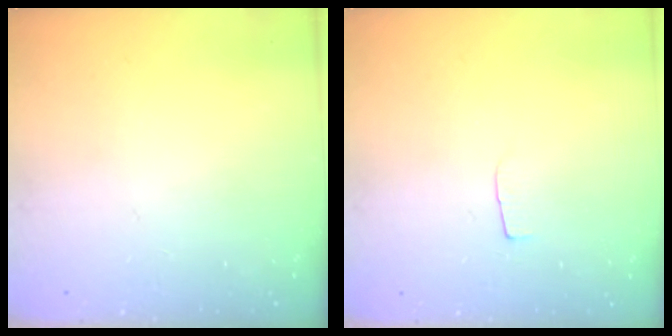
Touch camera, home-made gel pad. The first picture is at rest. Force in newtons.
{"total": 3.7, "press": 3.7, "slide": 0.3}